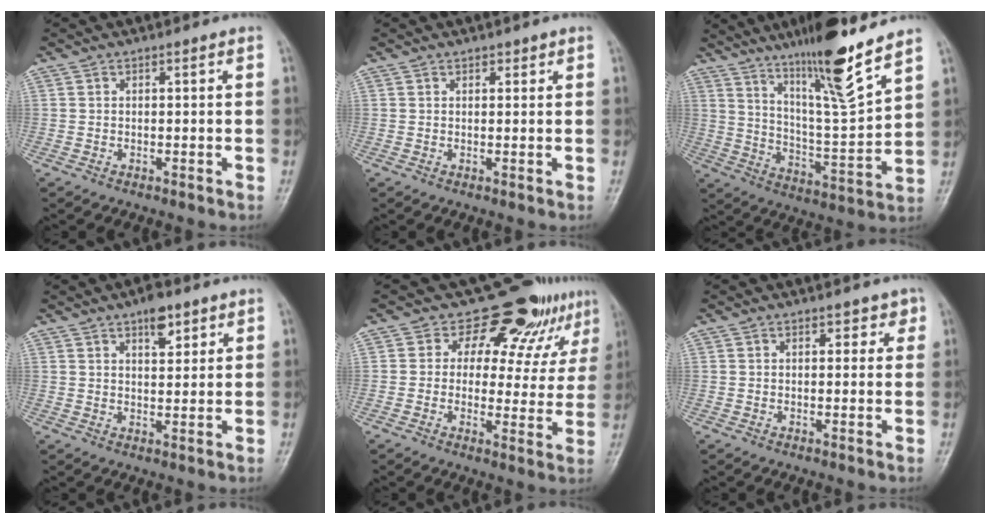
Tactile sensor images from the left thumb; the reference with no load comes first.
{"total": 1.0, "force": [0.8, 0.5, 0.4], "torque": [0.001, -0.004, 0.008]}
{"total": 17.1, "force": [12.2, 0.8, 11.9], "torque": [-0.187, -0.076, 0.215]}
{"total": 5.1, "force": [3.1, 2.3, 3.3], "torque": [-0.034, -0.016, 0.045]}
{"total": 13.7, "force": [9.6, 7.2, 6.7], "torque": [-0.038, -0.050, 0.111]}
{"total": 2.4, "force": [1.2, 1.6, 1.4], "torque": [0.004, -0.003, 0.012]}